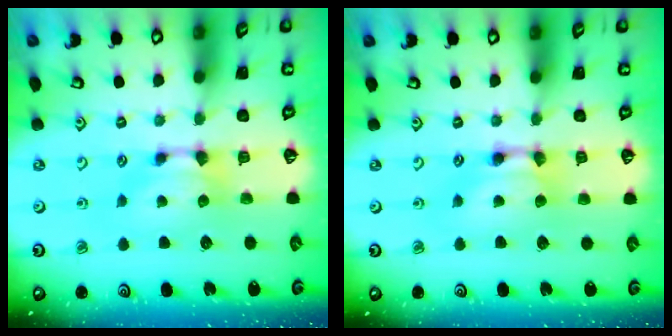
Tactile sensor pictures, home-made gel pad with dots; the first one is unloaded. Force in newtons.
{"total": 2.1, "press": 2.1, "slide": 0.2}